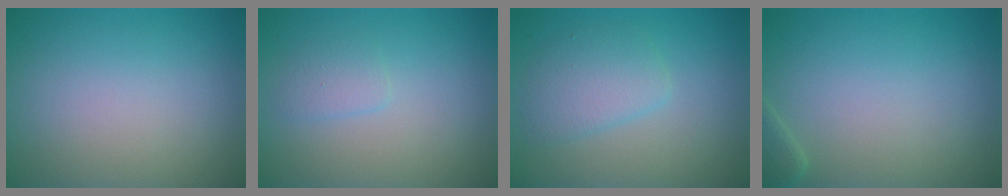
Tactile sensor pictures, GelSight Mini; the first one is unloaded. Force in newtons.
{"total": 1.3, "press": 1.3, "slide": 0.1}
{"total": 2.9, "press": 2.9, "slide": 0.1}
{"total": 1.2, "press": 1.2, "slide": 0.1}